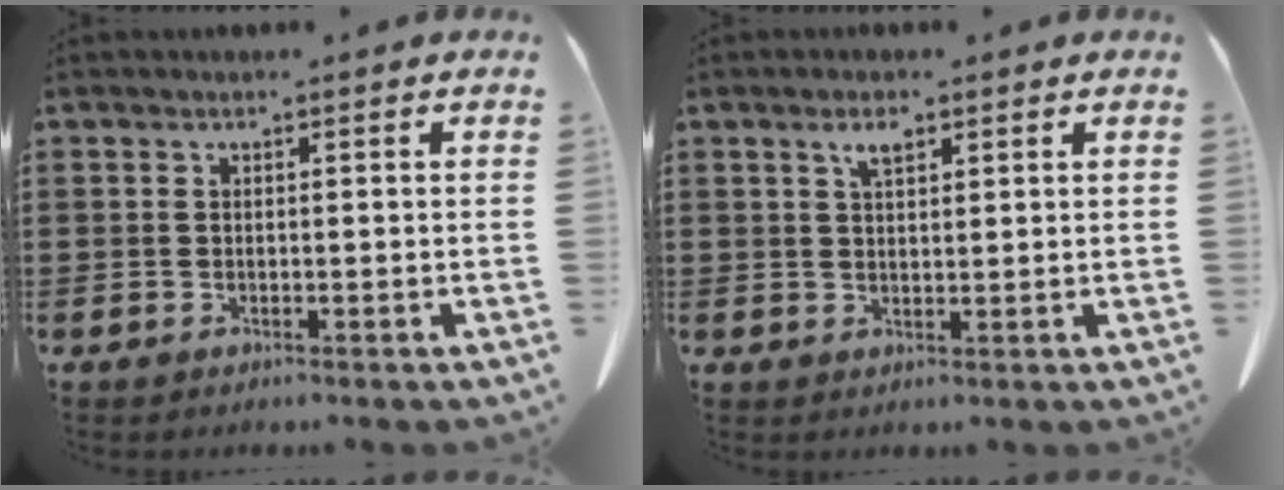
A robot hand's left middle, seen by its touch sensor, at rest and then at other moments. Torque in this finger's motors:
{"motor_torque": [1.57, 0.57, 0.05, 0.04]}